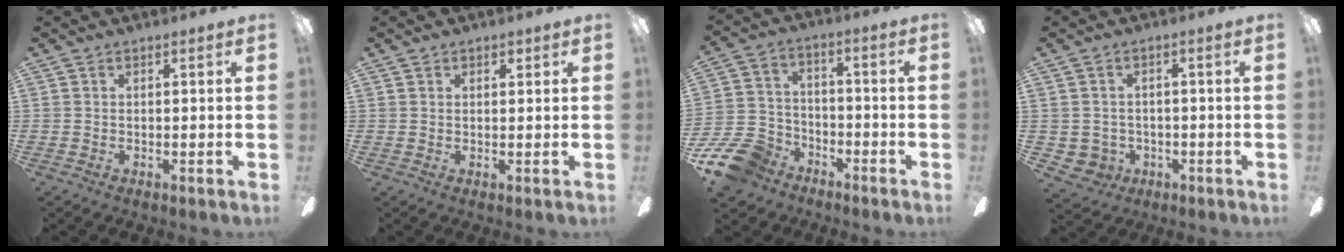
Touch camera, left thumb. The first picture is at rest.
{"total": 1.3, "force": [0.7, 1.0, 0.4], "torque": [0.008, -0.003, 0.009]}
{"total": 12.6, "force": [-8.4, 8.0, 4.8], "torque": [-0.110, 0.054, -0.151]}
{"total": 3.8, "force": [-0.5, 3.7, 0.3], "torque": [-0.023, 0.003, -0.010]}